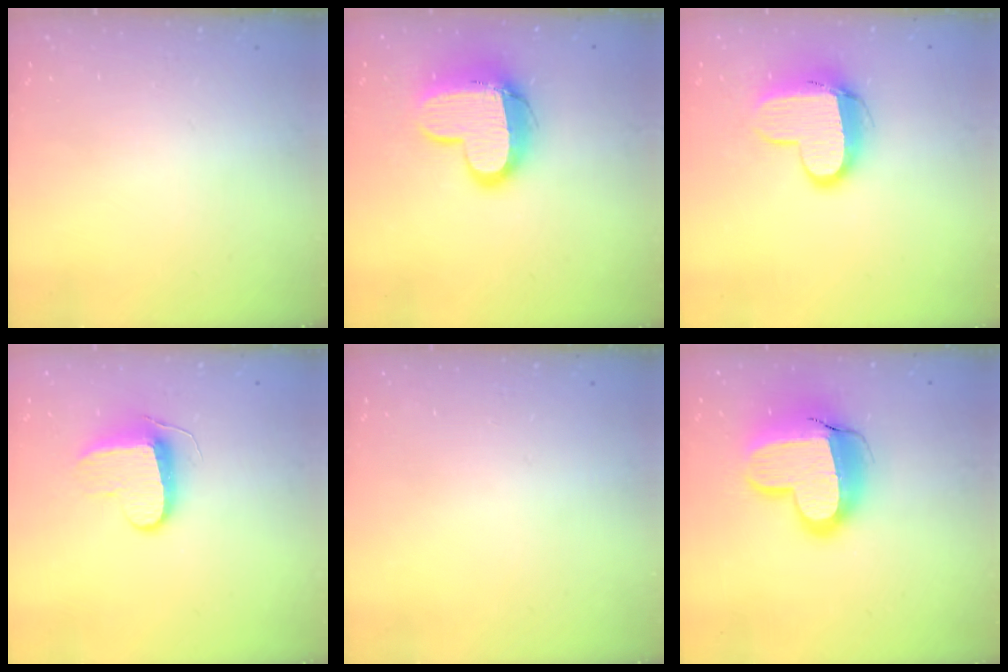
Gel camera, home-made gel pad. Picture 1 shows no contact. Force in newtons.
{"total": 14.8, "press": 14.7, "slide": 1.2}
{"total": 11.4, "press": 11.4, "slide": 1.1}
{"total": 9.3, "press": 9.3, "slide": 0.3}
{"total": 0.0}
{"total": 18.3, "press": 18.3, "slide": 1.4}